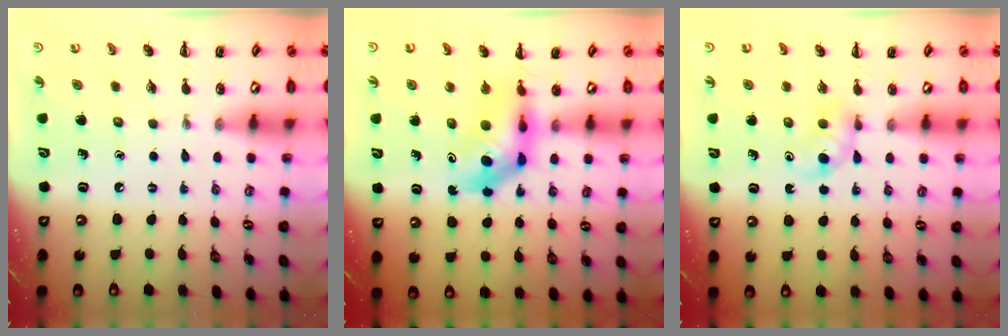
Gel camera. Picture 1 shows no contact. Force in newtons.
{"total": 5.5, "press": 5.4, "slide": 1.0}
{"total": 3.8, "press": 3.4, "slide": 1.7}